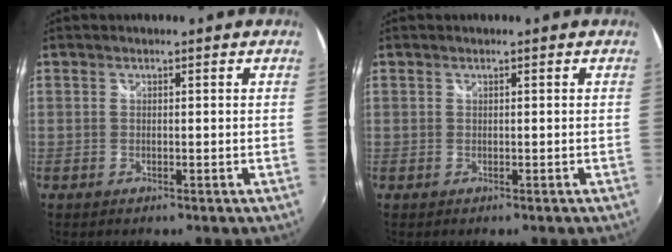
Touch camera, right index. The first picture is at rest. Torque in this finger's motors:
{"motor_torque": [-0.09, 0.13, -0.13, -0.06]}